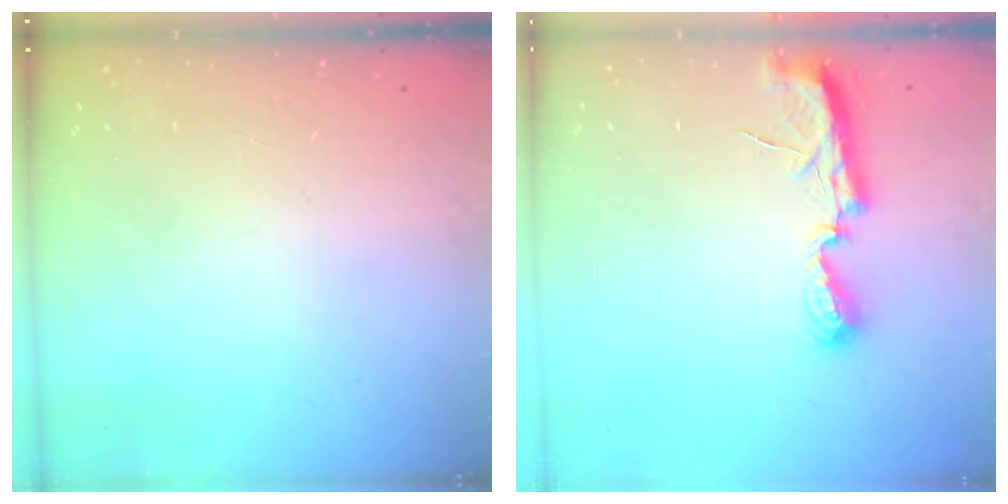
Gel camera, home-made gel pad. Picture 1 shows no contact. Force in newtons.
{"total": 7.2, "press": 7.2, "slide": 0.5}